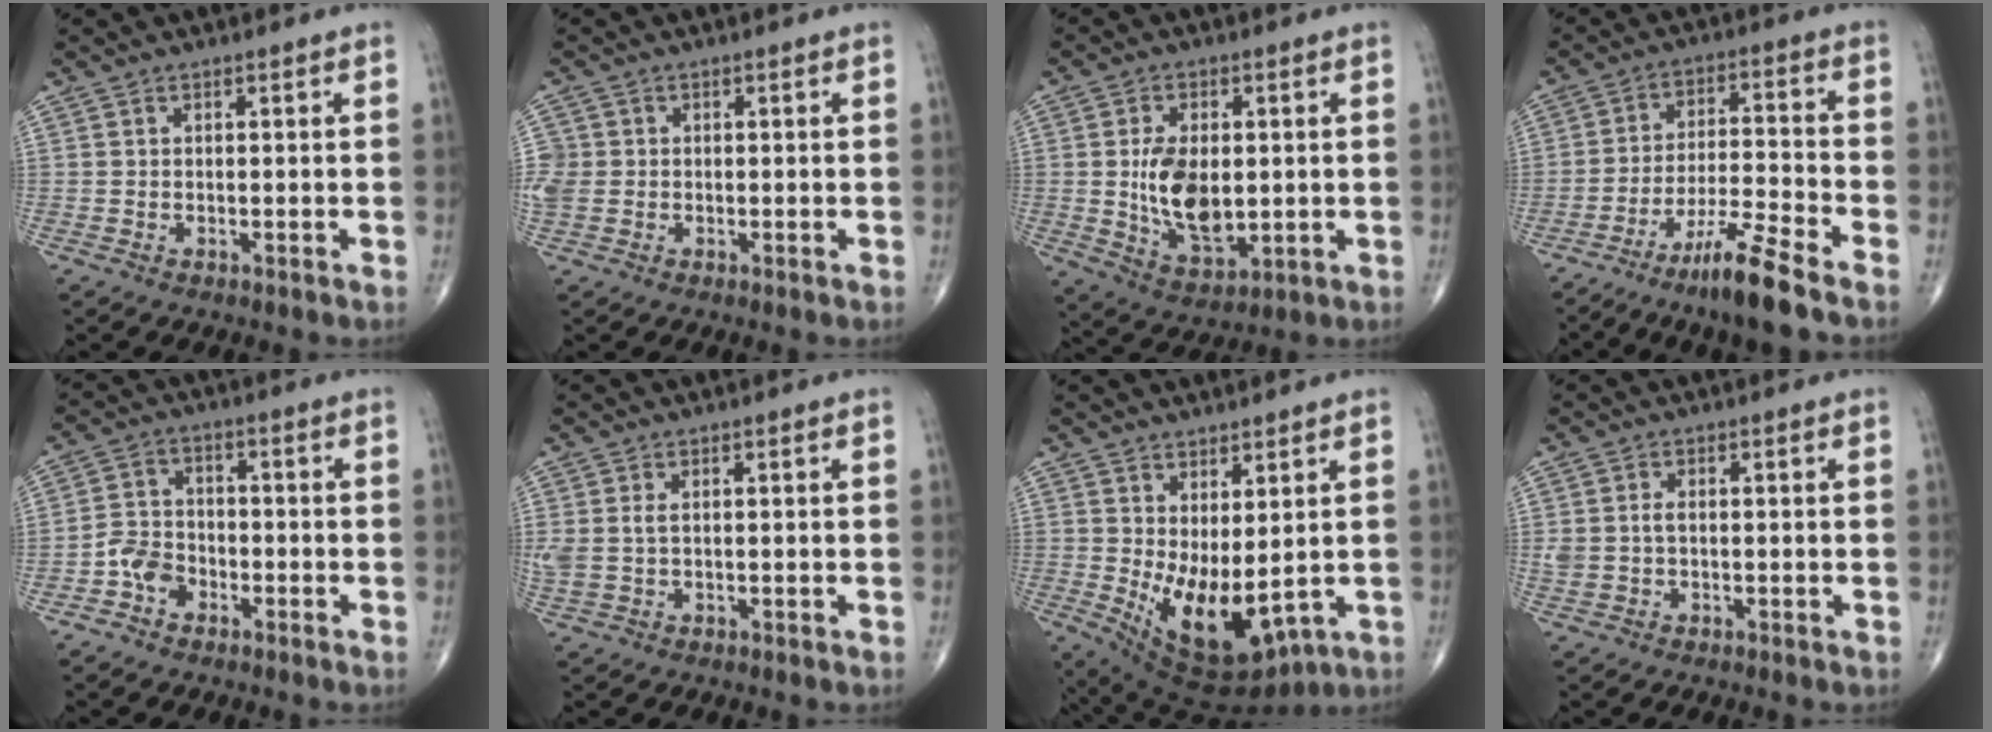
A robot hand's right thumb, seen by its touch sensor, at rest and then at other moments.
{"total": 4.7, "force": [0.0, 4.2, 2.0], "torque": [-0.054, 0.010, 0.005]}
{"total": 12.4, "force": [0.2, 7.2, 10.1], "torque": [-0.161, -0.015, 0.016]}
{"total": 10.5, "force": [-7.6, 0.1, 7.2], "torque": [-0.136, 0.043, -0.141]}
{"total": 5.4, "force": [-2.6, 4.1, 2.3], "torque": [-0.024, 0.025, -0.055]}
{"total": 3.5, "force": [0.5, 2.1, 2.8], "torque": [-0.083, 0.009, 0.017]}
{"total": 12.2, "force": [0.1, 5.7, 10.8], "torque": [-0.170, -0.024, 0.030]}
{"total": 2.8, "force": [0.1, 1.8, 2.1], "torque": [-0.052, 0.006, 0.003]}